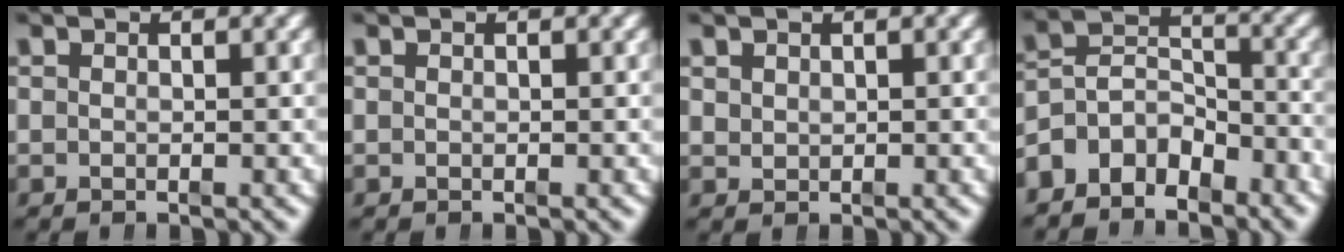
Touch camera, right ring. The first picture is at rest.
{"total": 0.0}
{"total": 0.7, "force": [0.6, 0.0, 0.1], "torque": [0.001, -0.006, 0.024]}
{"total": 9.3, "force": [-4.0, 7.3, 4.1], "torque": [-0.073, -0.034, -0.072]}